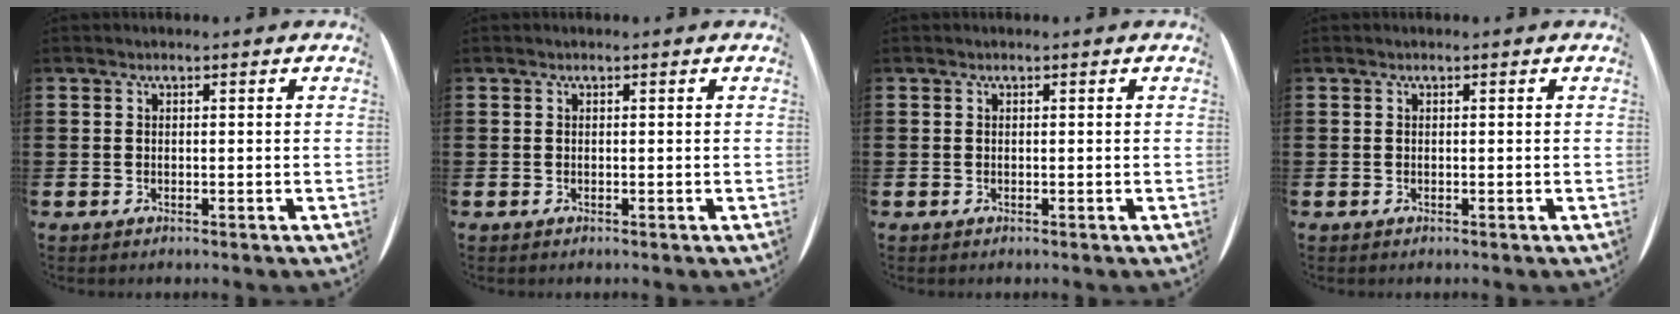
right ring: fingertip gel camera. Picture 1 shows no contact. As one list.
[{"total": 0.0}, {"total": 0.0}, {"total": 0.0}]